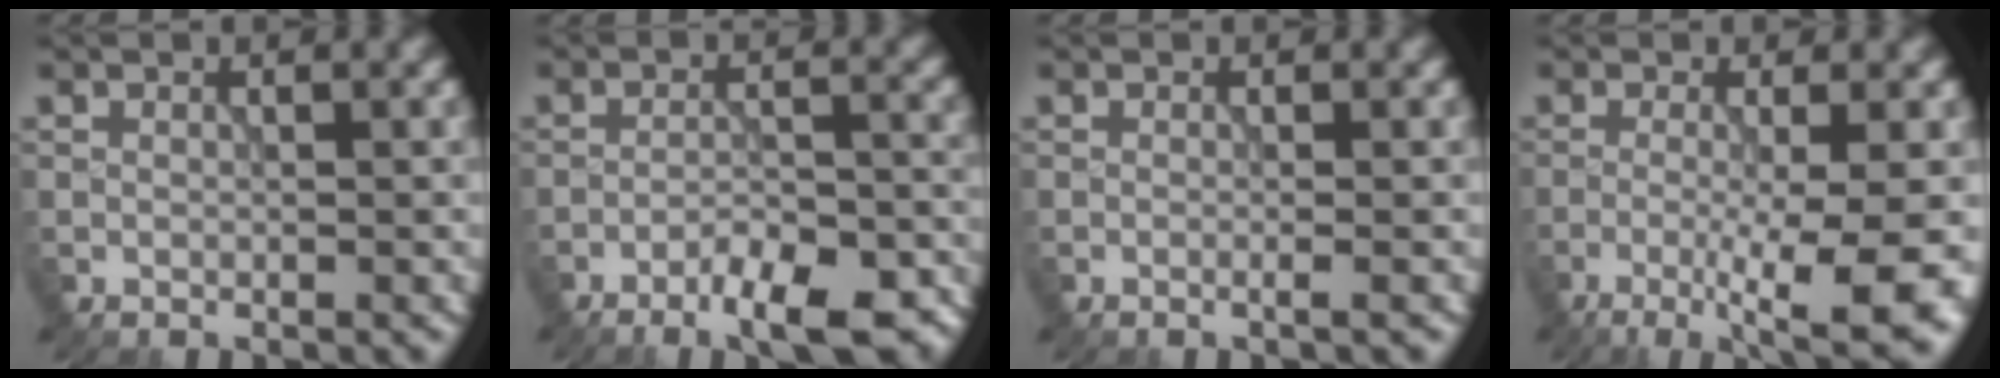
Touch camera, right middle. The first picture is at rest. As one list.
[{"total": 7.3, "force": [-5.1, 2.1, 4.9], "torque": [-0.073, 0.000, -0.071]}, {"total": 1.1, "force": [-0.1, 0.4, 1.1], "torque": [-0.013, -0.006, -0.011]}, {"total": 8.4, "force": [-3.1, 1.7, 7.6], "torque": [-0.114, -0.006, -0.050]}]